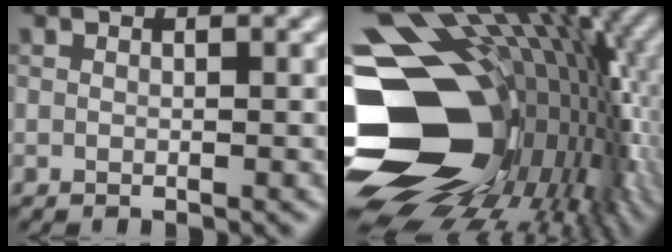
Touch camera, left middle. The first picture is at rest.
{"total": 20.0, "force": [-1.9, 14.9, 13.2], "torque": [-0.242, -0.017, -0.008]}